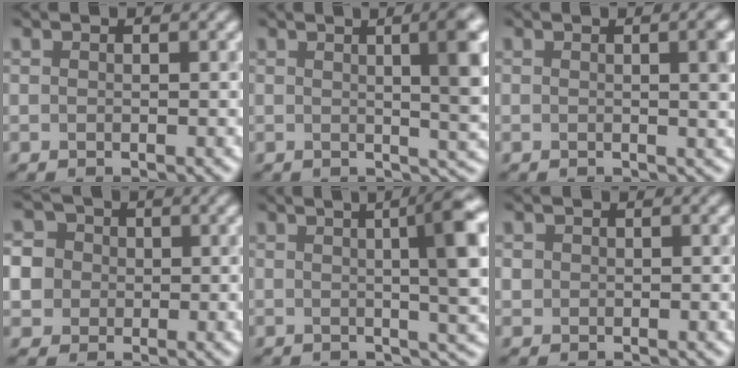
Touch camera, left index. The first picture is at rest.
{"total": 7.3, "force": [1.3, 2.2, 6.9], "torque": [-0.055, 0.015, 0.013]}
{"total": 2.8, "force": [0.3, 0.7, 2.7], "torque": [-0.032, 0.002, 0.004]}
{"total": 6.9, "force": [0.1, 6.6, 2.0], "torque": [-0.048, 0.026, -0.017]}
{"total": 9.0, "force": [1.4, 2.3, 8.6], "torque": [-0.082, 0.019, 0.015]}
{"total": 0.8, "force": [0.1, 0.8, 0.1], "torque": [0.004, -0.001, 0.003]}